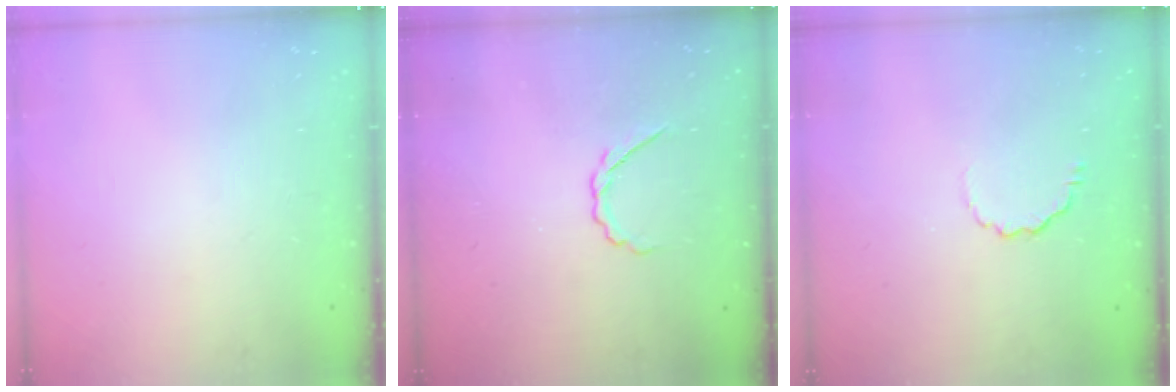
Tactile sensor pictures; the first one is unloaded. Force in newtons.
{"total": 2.4, "press": 2.3, "slide": 0.7}
{"total": 4.2, "press": 3.9, "slide": 1.6}